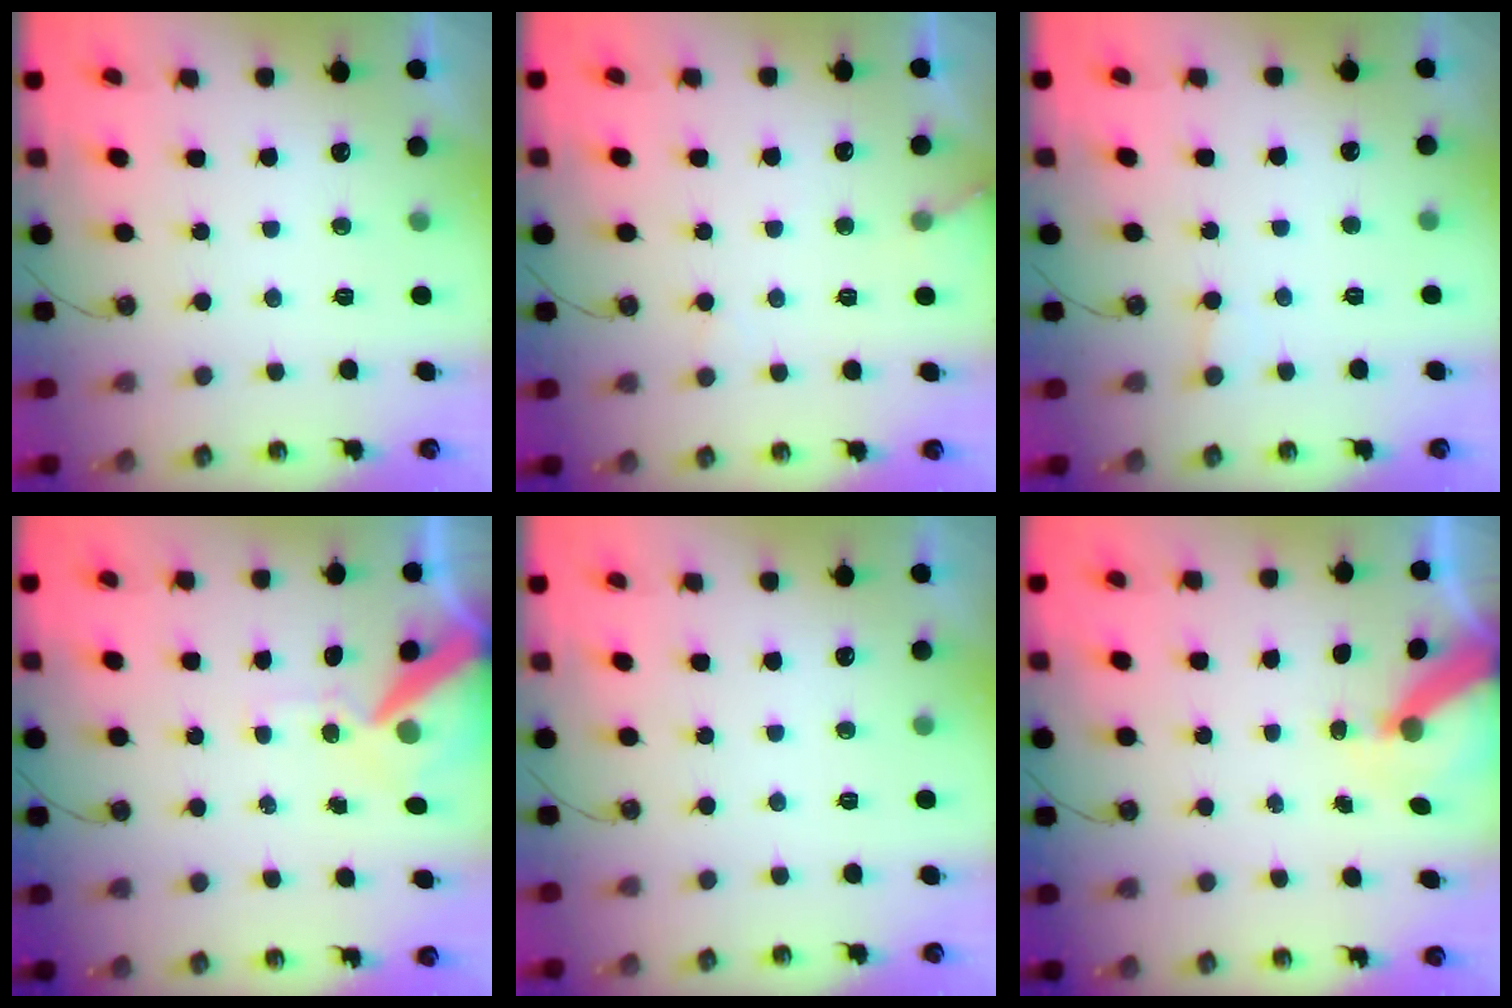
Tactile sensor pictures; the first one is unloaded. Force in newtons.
{"total": 6.2, "press": 6.2, "slide": 0.5}
{"total": 2.0, "press": 2.0, "slide": 0.1}
{"total": 11.7, "press": 11.6, "slide": 1.5}
{"total": 0.0}
{"total": 8.3, "press": 8.2, "slide": 0.7}